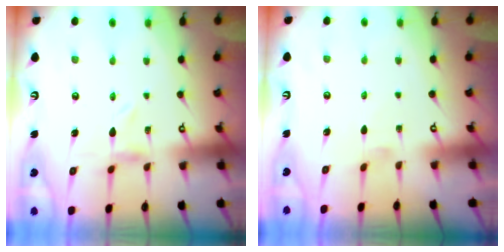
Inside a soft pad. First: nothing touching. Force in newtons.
{"total": 0.0}